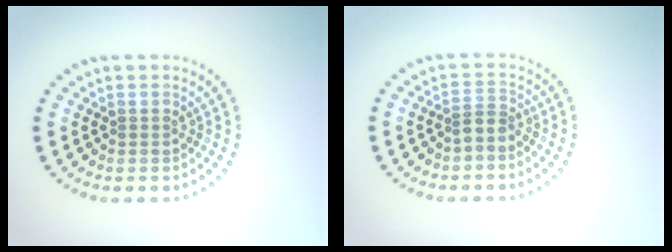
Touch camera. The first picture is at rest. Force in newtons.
{"total": 1.8, "press": 1.3, "slide": 1.2}